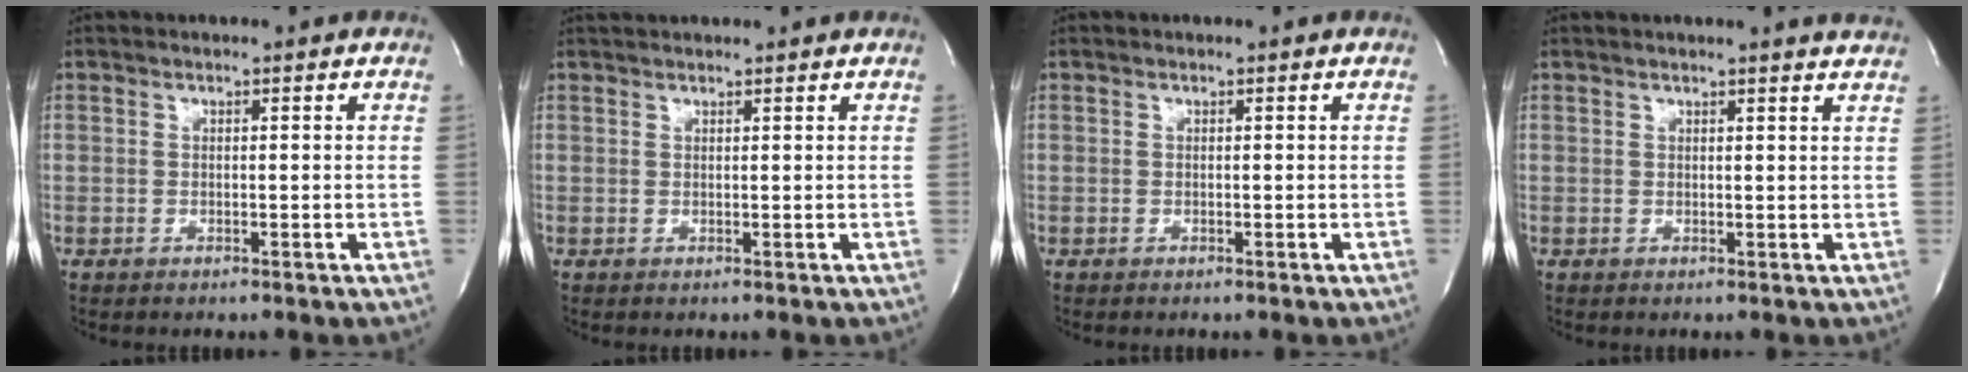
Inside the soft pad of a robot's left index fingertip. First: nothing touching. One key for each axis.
{"total": 4.4, "fx": 4.1, "fy": 0.4, "fz": 1.5, "tx": -0.020, "ty": 0.034, "tz": 0.059}
{"total": 0.0}
{"total": 7.9, "fx": 7.5, "fy": -0.4, "fz": 2.6, "tx": -0.035, "ty": -0.002, "tz": 0.067}